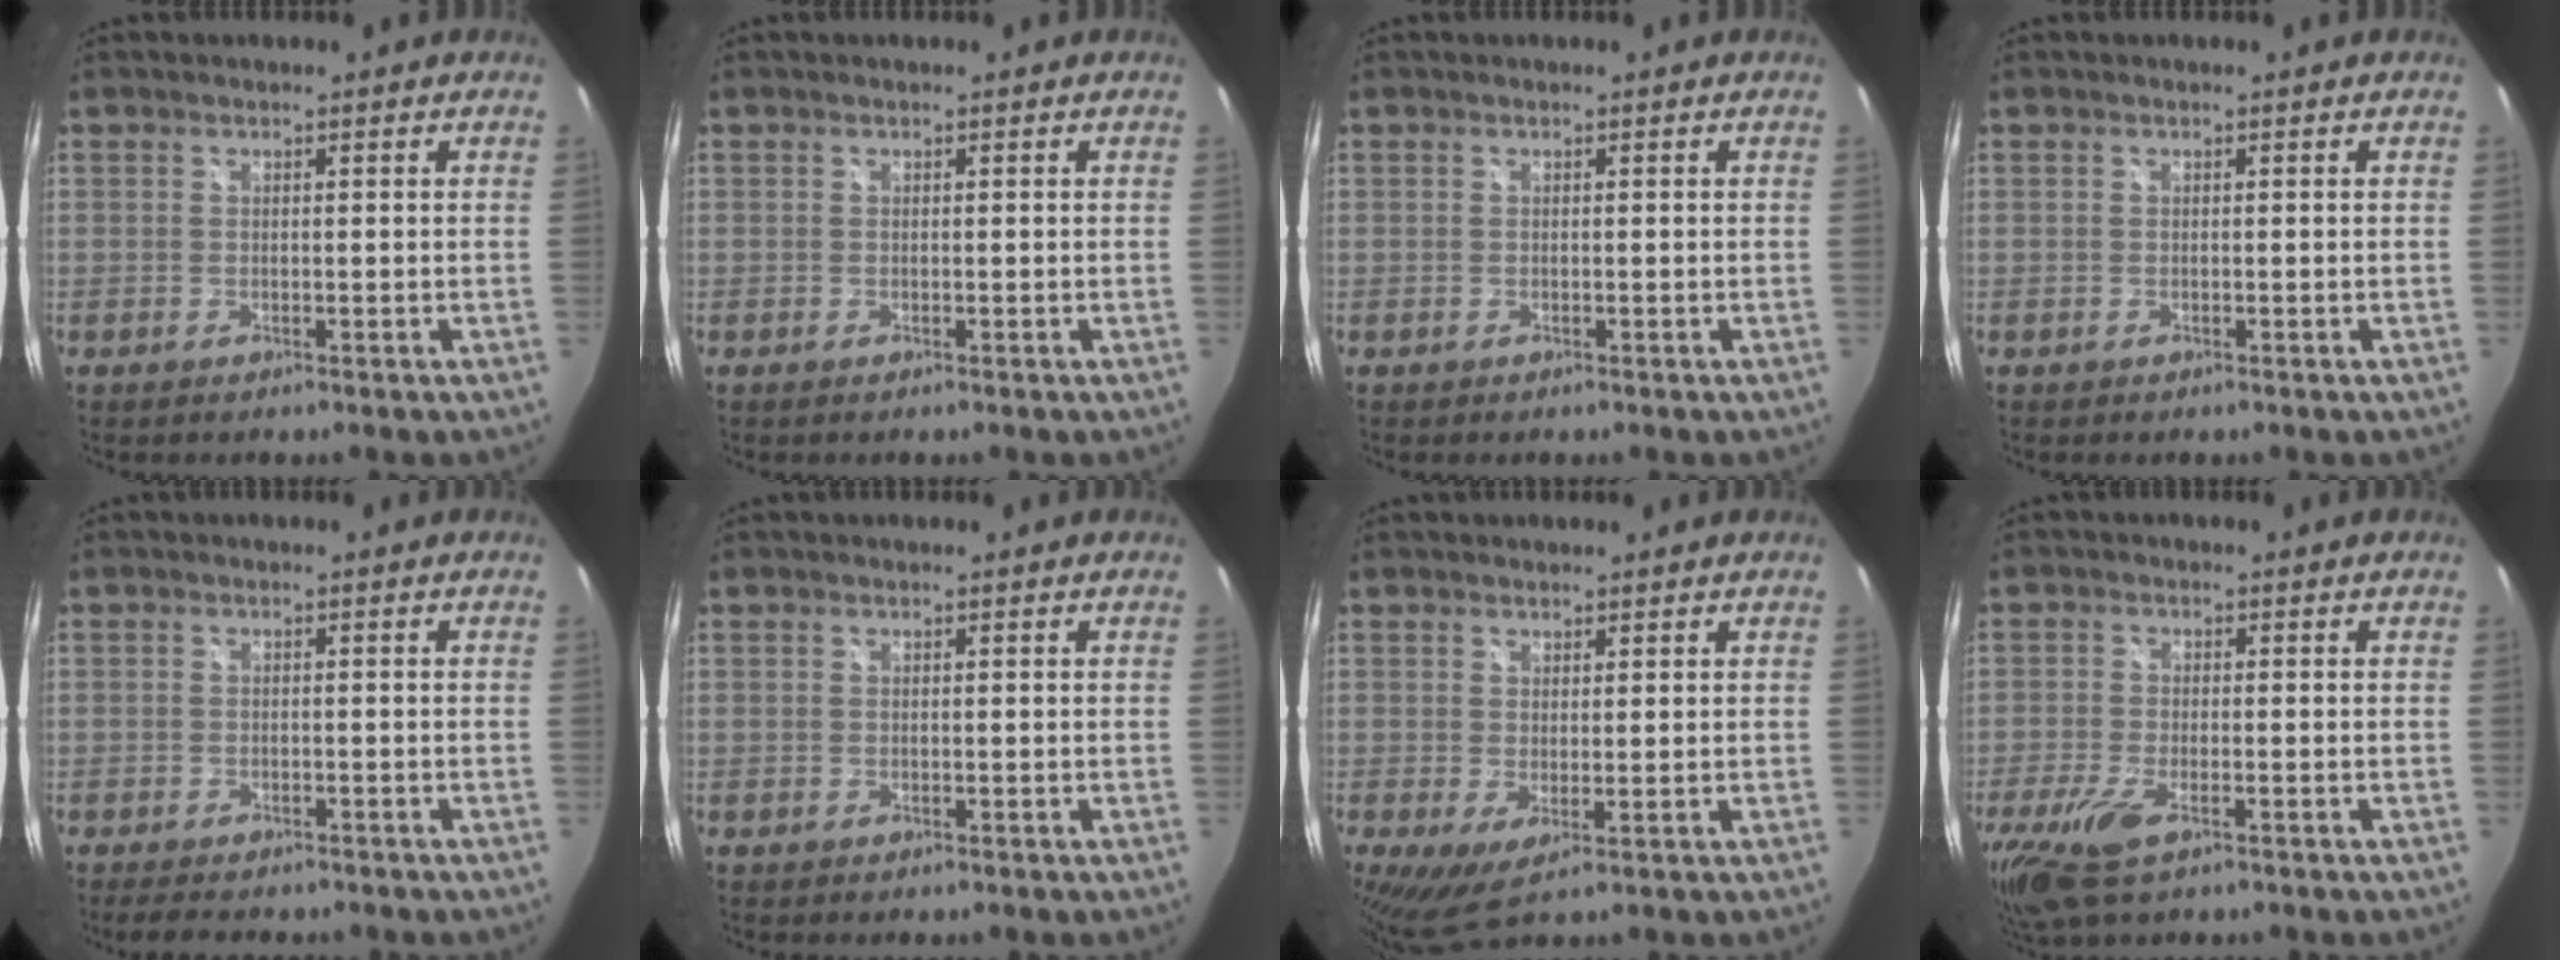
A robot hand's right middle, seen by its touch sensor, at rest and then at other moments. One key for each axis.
{"total": 0.0}
{"total": 0.0}
{"total": 0.0}
{"total": 5.0, "fx": -4.2, "fy": 1.8, "fz": 2.0, "tx": -0.046, "ty": -0.009, "tz": -0.063}
{"total": 0.0}
{"total": 5.0, "fx": 0.6, "fy": 1.4, "fz": 4.7, "tx": -0.083, "ty": -0.015, "tz": 0.011}
{"total": 9.1, "fx": -5.2, "fy": 3.5, "fz": 6.5, "tx": -0.159, "ty": -0.030, "tz": -0.100}